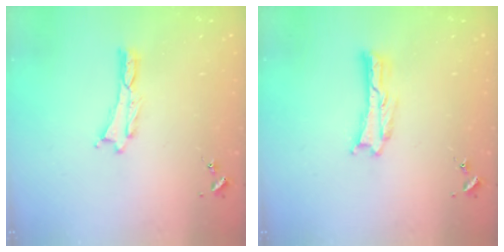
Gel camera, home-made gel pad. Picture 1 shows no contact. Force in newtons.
{"total": 0.0}